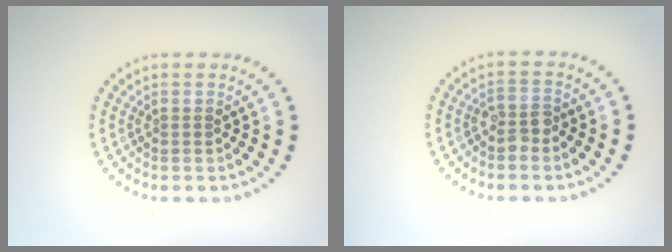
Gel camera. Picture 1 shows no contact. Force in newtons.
{"total": 1.7, "press": 1.6, "slide": 0.7}